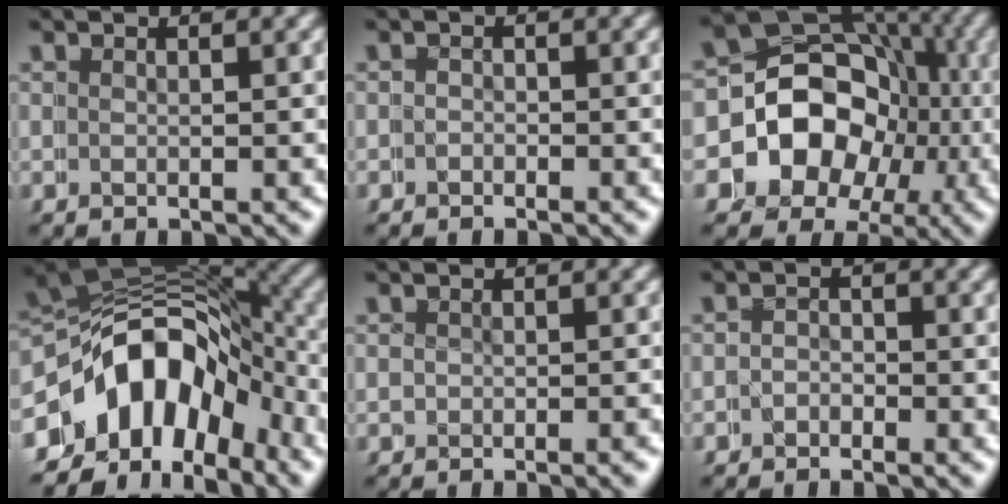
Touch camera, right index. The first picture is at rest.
{"total": 1.4, "force": [-0.4, 0.5, -1.3], "torque": [0.012, -0.006, -0.016]}
{"total": 13.2, "force": [-1.0, 11.8, 5.7], "torque": [-0.133, -0.035, -0.014]}
{"total": 16.0, "force": [-3.2, 12.5, 9.5], "torque": [-0.195, -0.039, -0.045]}
{"total": 0.0}
{"total": 1.8, "force": [-1.0, 0.3, -1.5], "torque": [0.022, -0.008, -0.023]}